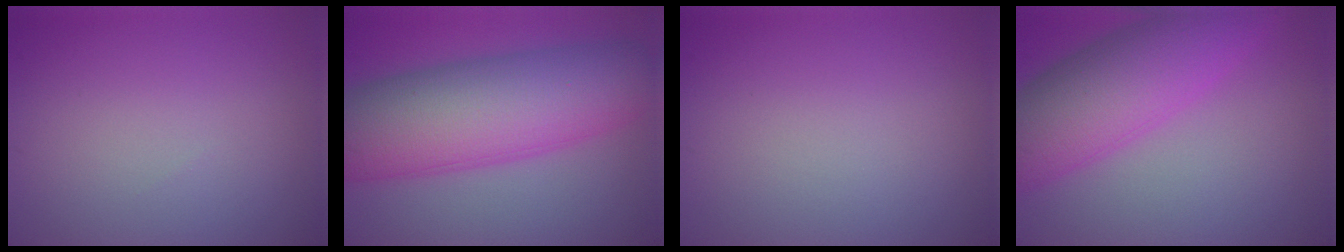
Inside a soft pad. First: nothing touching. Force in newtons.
{"total": 12.1, "press": 12.1, "slide": 0.3}
{"total": 0.0}
{"total": 8.6, "press": 8.6, "slide": 0.1}